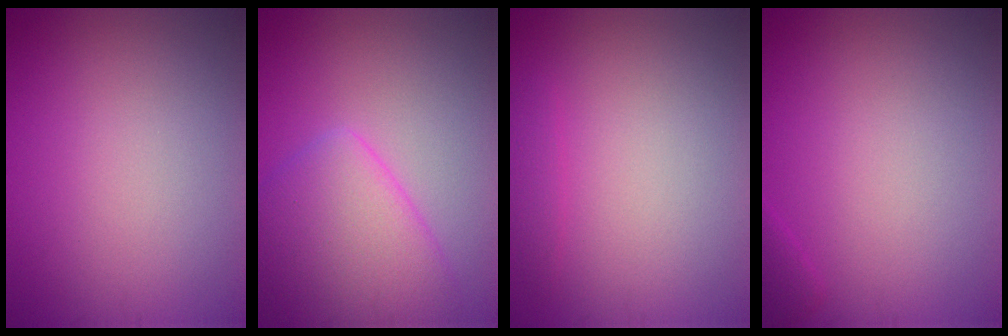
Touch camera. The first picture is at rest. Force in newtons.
{"total": 6.0, "press": 6.0, "slide": 0.2}
{"total": 1.0, "press": 1.0, "slide": 0.1}
{"total": 0.9, "press": 0.9, "slide": 0.1}